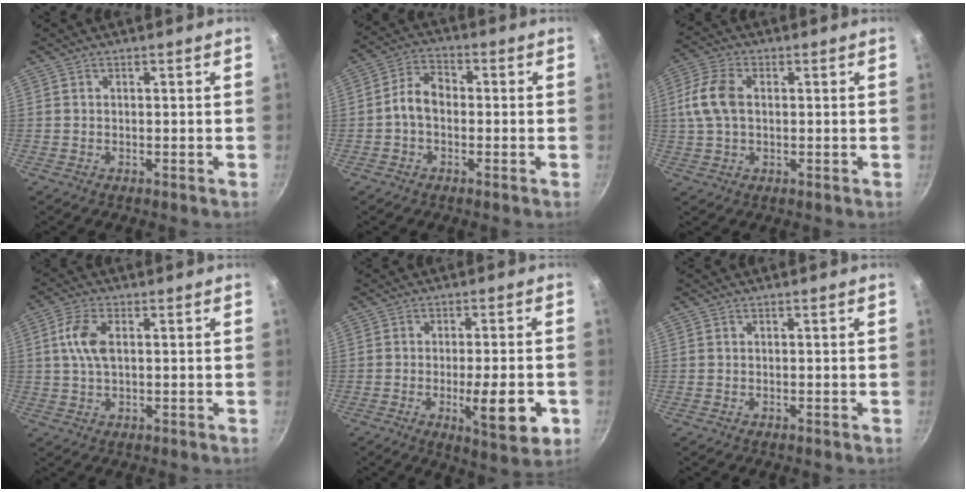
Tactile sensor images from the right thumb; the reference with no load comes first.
{"total": 6.1, "force": [-0.8, 4.3, 4.3], "torque": [-0.062, 0.026, -0.027]}
{"total": 8.1, "force": [0.9, 5.1, 6.3], "torque": [-0.133, 0.017, 0.012]}
{"total": 6.0, "force": [1.1, 3.2, 5.0], "torque": [-0.101, 0.008, 0.019]}
{"total": 11.1, "force": [-3.1, 3.0, 10.2], "torque": [-0.133, 0.000, -0.040]}
{"total": 0.0}